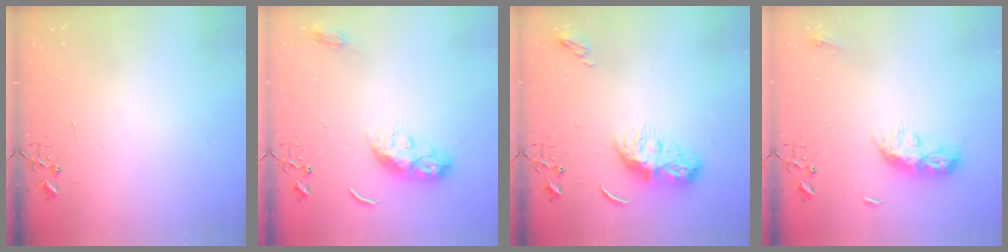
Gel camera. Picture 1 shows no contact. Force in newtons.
{"total": 10.4, "press": 10.4, "slide": 0.2}
{"total": 8.5, "press": 8.5, "slide": 0.3}
{"total": 8.7, "press": 8.7, "slide": 0.4}